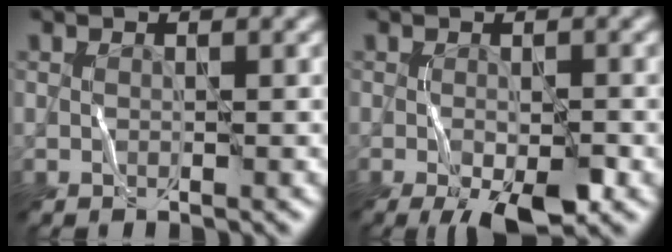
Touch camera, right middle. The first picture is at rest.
{"total": 3.8, "force": [-1.9, 0.4, 3.3], "torque": [-0.065, -0.009, -0.016]}